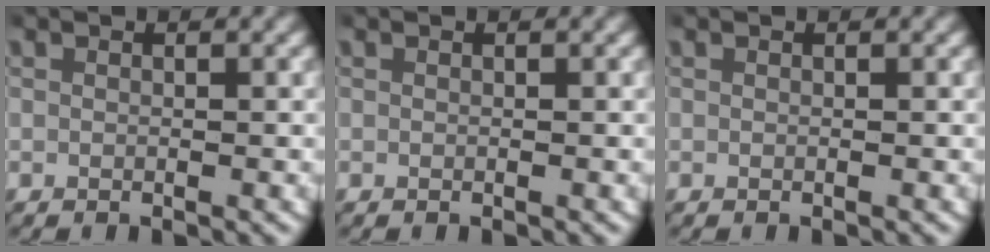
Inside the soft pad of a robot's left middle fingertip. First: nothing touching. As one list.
[{"total": 0.0}, {"total": 0.0}]